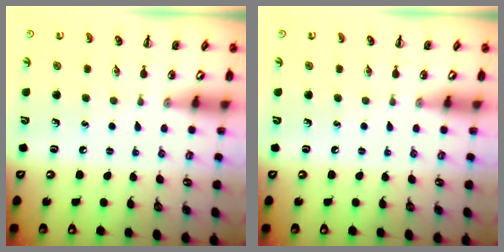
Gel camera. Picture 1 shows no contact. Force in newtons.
{"total": 0.0}